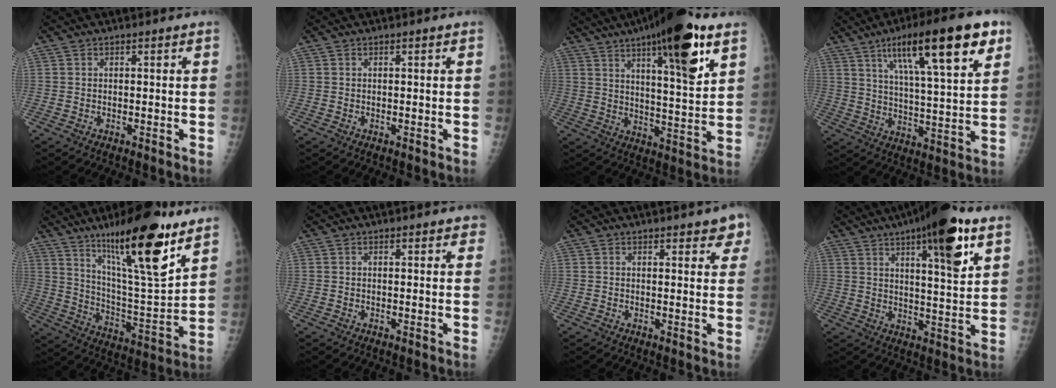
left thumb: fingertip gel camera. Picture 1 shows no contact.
{"total": 0.0}
{"total": 20.0, "force": [11.0, 4.4, 16.1], "torque": [-0.230, -0.042, 0.166]}
{"total": 21.0, "force": [11.0, 4.4, 17.4], "torque": [-0.249, -0.023, 0.172]}
{"total": 22.4, "force": [14.0, 4.5, 16.9], "torque": [-0.250, -0.071, 0.236]}
{"total": 1.6, "force": [1.1, 0.7, 0.8], "torque": [0.004, -0.001, 0.008]}
{"total": 5.0, "force": [3.4, 1.8, 3.3], "torque": [-0.012, -0.011, 0.038]}
{"total": 16.5, "force": [8.9, 3.7, 13.3], "torque": [-0.180, -0.035, 0.131]}